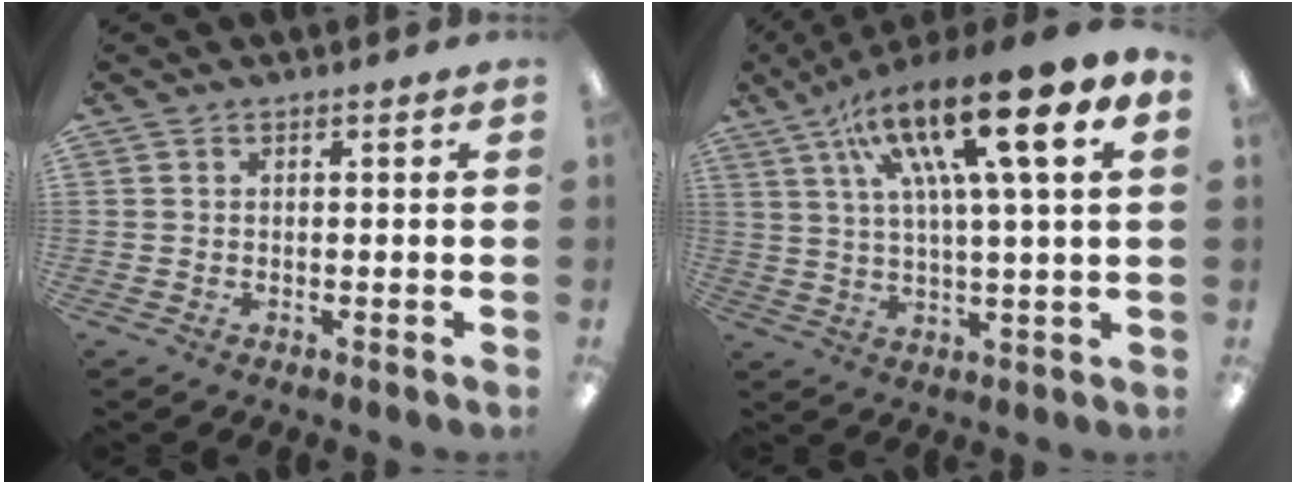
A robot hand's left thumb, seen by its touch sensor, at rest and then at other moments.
{"total": 18.8, "force": [8.9, 3.3, 16.2], "torque": [-0.301, -0.033, 0.128]}